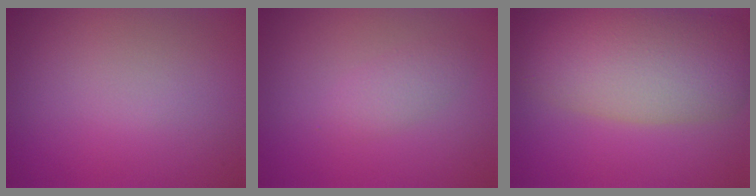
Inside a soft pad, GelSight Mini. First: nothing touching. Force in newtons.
{"total": 1.7, "press": 1.7, "slide": 0.0}
{"total": 9.4, "press": 9.4, "slide": 0.5}